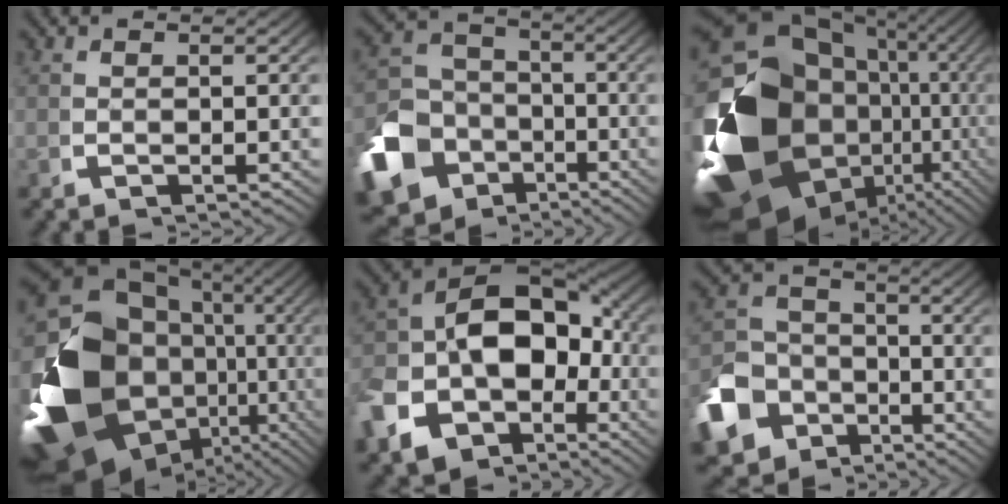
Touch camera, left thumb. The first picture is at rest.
{"total": 14.3, "force": [-5.6, 11.3, 6.6], "torque": [-0.147, -0.061, -0.084]}
{"total": 27.5, "force": [-4.2, 18.4, 20.0], "torque": [-0.359, -0.071, -0.045]}
{"total": 25.0, "force": [-3.2, 17.2, 17.9], "torque": [-0.343, -0.066, -0.031]}
{"total": 18.4, "force": [-3.4, 13.5, 11.9], "torque": [-0.235, -0.055, -0.040]}
{"total": 12.3, "force": [-4.9, 9.9, 5.4], "torque": [-0.117, -0.051, -0.074]}